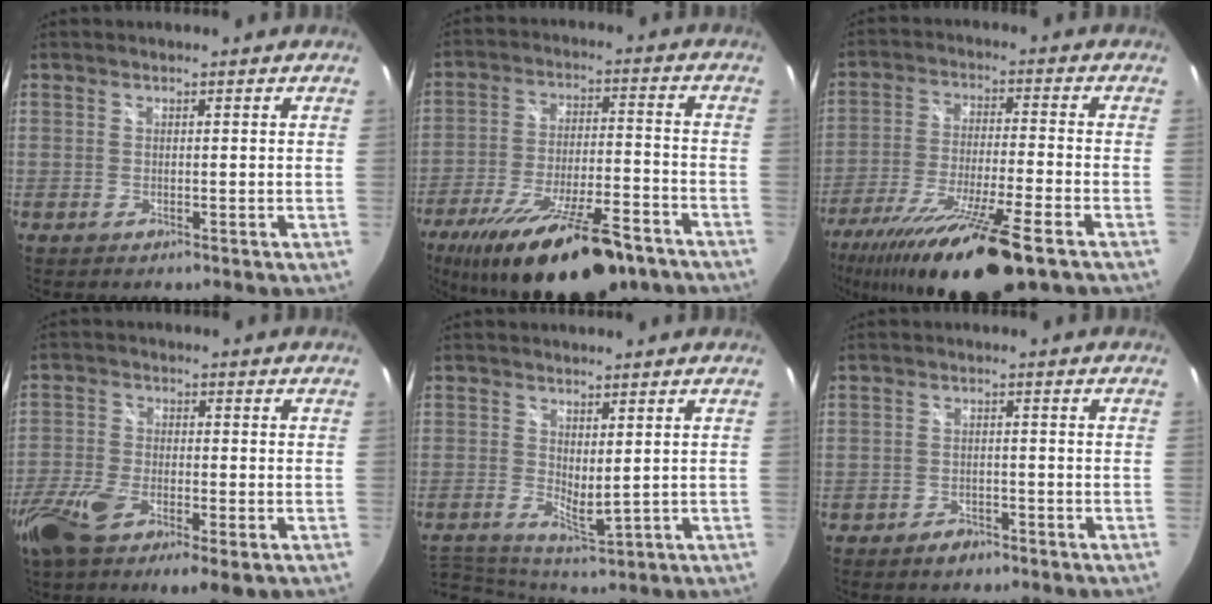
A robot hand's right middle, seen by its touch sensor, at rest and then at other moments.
{"total": 23.5, "force": [-17.1, 6.9, 14.6], "torque": [-0.264, -0.037, -0.254]}
{"total": 19.9, "force": [-14.0, 2.4, 13.9], "torque": [-0.266, -0.049, -0.237]}
{"total": 9.5, "force": [-5.0, 3.1, 7.4], "torque": [-0.173, -0.027, -0.099]}
{"total": 6.9, "force": [-1.7, 4.2, 5.1], "torque": [-0.102, -0.013, -0.027]}
{"total": 2.6, "force": [-2.1, 1.5, 0.6], "torque": [-0.018, 0.004, -0.031]}